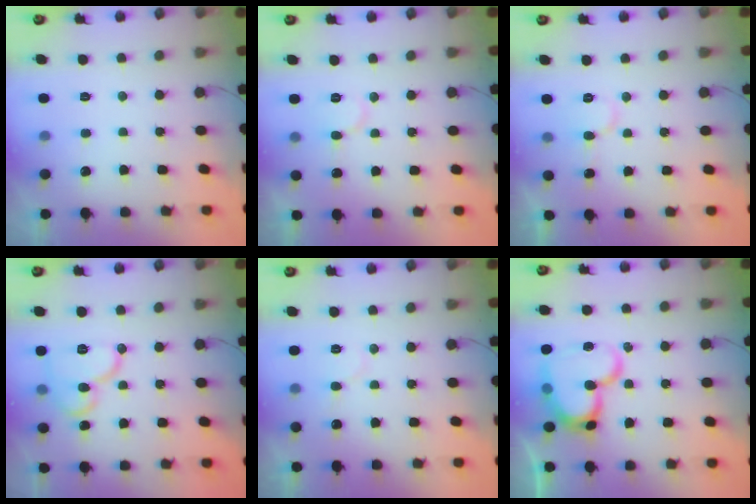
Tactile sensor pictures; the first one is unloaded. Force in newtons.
{"total": 6.2, "press": 6.2, "slide": 0.1}
{"total": 6.7, "press": 6.7, "slide": 0.1}
{"total": 12.3, "press": 12.2, "slide": 1.4}
{"total": 5.0, "press": 5.0, "slide": 0.5}
{"total": 18.2, "press": 18.1, "slide": 1.8}